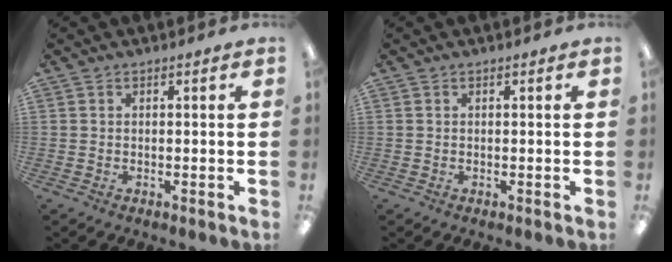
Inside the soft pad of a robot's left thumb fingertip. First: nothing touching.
{"total": 0.0}